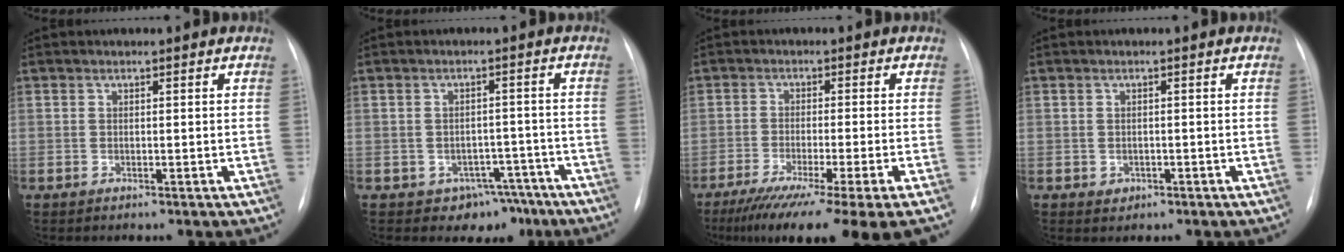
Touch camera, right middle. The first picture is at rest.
{"total": 5.3, "force": [-3.6, 3.8, 0.8], "torque": [0.008, 0.020, -0.041]}
{"total": 16.3, "force": [-12.0, -1.2, 11.0], "torque": [-0.133, -0.050, -0.186]}
{"total": 1.0, "force": [-0.3, 0.9, 0.3], "torque": [-0.004, 0.002, -0.001]}